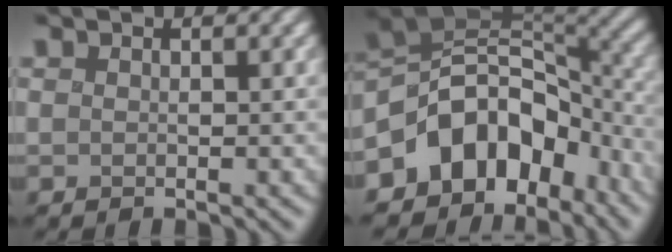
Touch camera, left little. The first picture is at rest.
{"total": 9.2, "force": [-5.2, 6.4, 4.1], "torque": [-0.054, 0.019, -0.117]}